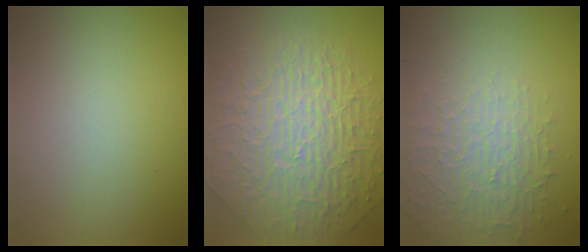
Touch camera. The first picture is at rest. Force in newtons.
{"total": 9.6, "press": 7.0, "slide": 6.5}
{"total": 4.6, "press": 3.1, "slide": 3.3}